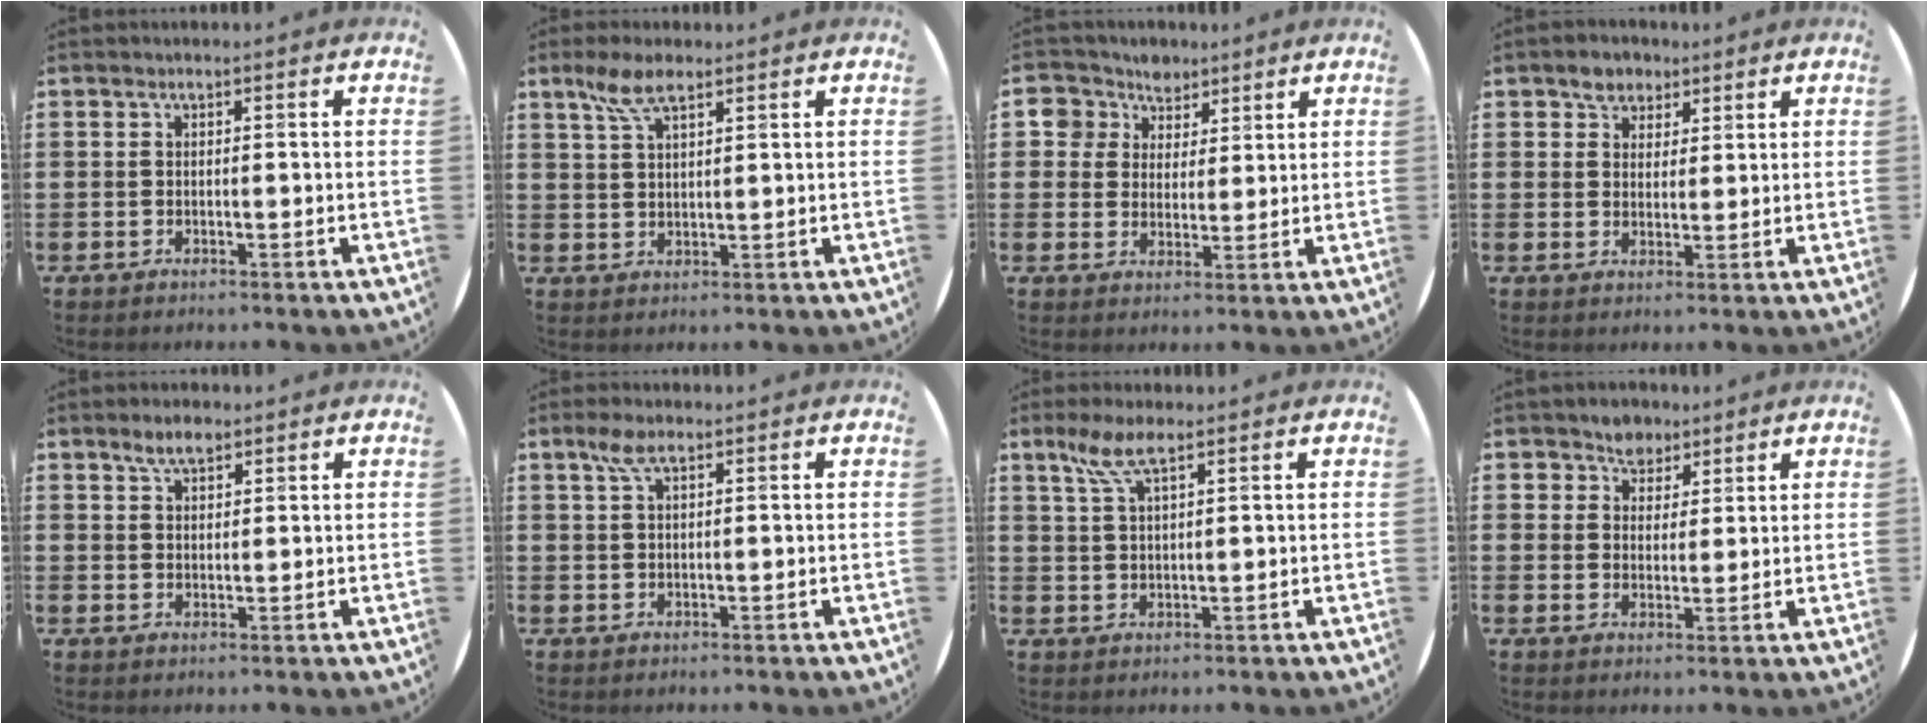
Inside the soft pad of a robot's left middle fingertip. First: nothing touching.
{"total": 5.3, "force": [3.3, 1.8, 3.7], "torque": [-0.080, 0.008, 0.059]}
{"total": 5.2, "force": [3.5, 3.9, 0.0], "torque": [-0.029, 0.004, 0.063]}
{"total": 3.2, "force": [2.4, 2.2, 0.1], "torque": [-0.003, 0.008, 0.044]}
{"total": 3.1, "force": [2.5, 1.2, 1.4], "torque": [-0.023, 0.003, 0.044]}
{"total": 3.0, "force": [1.7, 1.0, 2.3], "torque": [-0.049, 0.008, 0.029]}
{"total": 5.2, "force": [3.3, 1.3, 3.9], "torque": [-0.085, 0.008, 0.057]}
{"total": 3.7, "force": [2.9, 2.3, -0.1], "torque": [-0.004, 0.003, 0.053]}